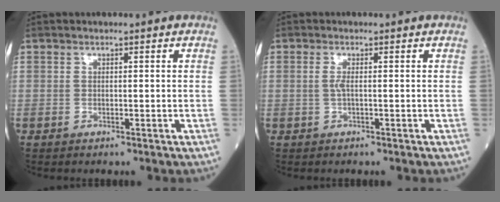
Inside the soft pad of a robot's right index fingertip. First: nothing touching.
{"total": 1.3, "force": [0.0, 0.1, 1.3], "torque": [-0.034, 0.000, -0.002]}